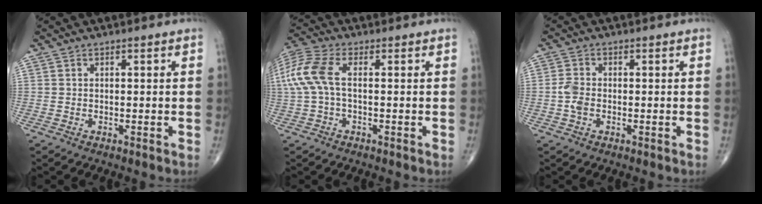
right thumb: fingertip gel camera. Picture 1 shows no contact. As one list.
[{"total": 10.2, "force": [0.8, 5.1, 8.8], "torque": [-0.225, 0.024, 0.013]}, {"total": 3.1, "force": [-0.7, 2.0, 2.2], "torque": [-0.049, 0.006, -0.020]}]